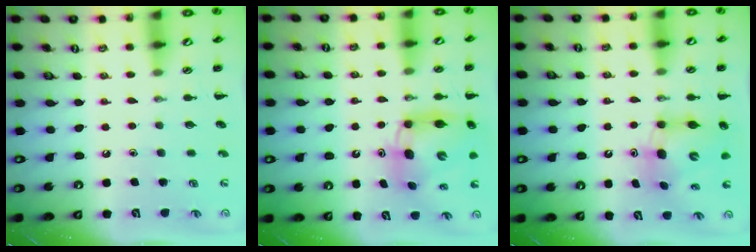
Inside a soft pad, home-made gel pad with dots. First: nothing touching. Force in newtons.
{"total": 7.3, "press": 7.0, "slide": 2.1}
{"total": 6.7, "press": 6.5, "slide": 1.5}